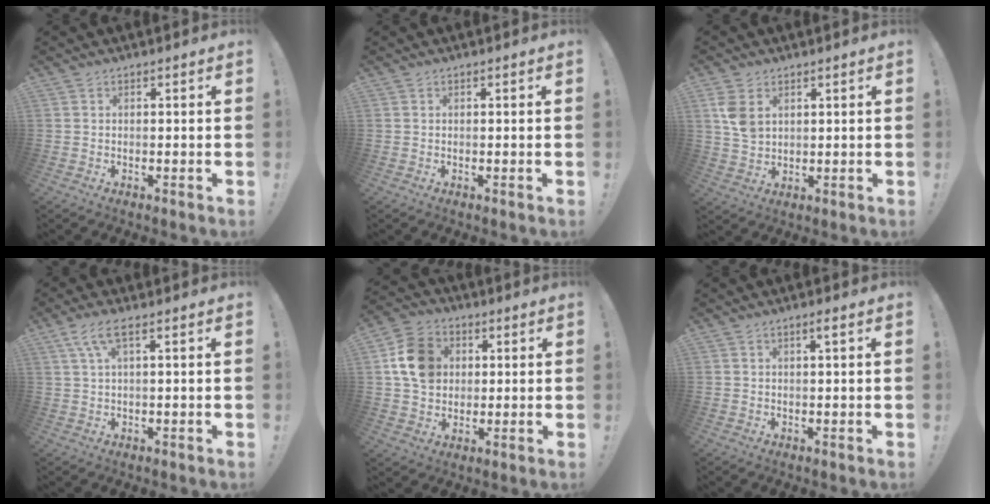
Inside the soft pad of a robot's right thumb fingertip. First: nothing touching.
{"total": 0.0}
{"total": 7.0, "force": [2.8, 4.7, 4.4], "torque": [-0.077, -0.007, 0.054]}
{"total": 5.4, "force": [2.1, 1.2, 4.8], "torque": [-0.098, 0.003, 0.039]}
{"total": 12.7, "force": [2.8, 10.7, 6.2], "torque": [-0.087, 0.001, 0.059]}
{"total": 1.6, "force": [0.6, -0.1, 1.5], "torque": [-0.027, -0.001, 0.007]}